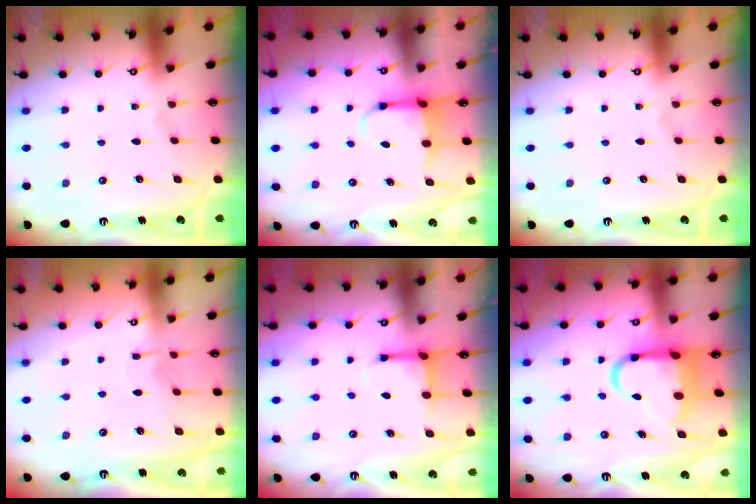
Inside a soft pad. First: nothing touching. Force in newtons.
{"total": 4.0, "press": 3.9, "slide": 1.0}
{"total": 0.0}
{"total": 3.7, "press": 3.7, "slide": 0.4}
{"total": 4.0, "press": 3.8, "slide": 1.0}
{"total": 10.4, "press": 10.1, "slide": 2.7}